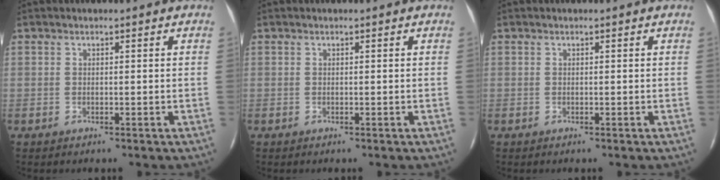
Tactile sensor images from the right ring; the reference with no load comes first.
{"total": 0.0}
{"total": 0.0}